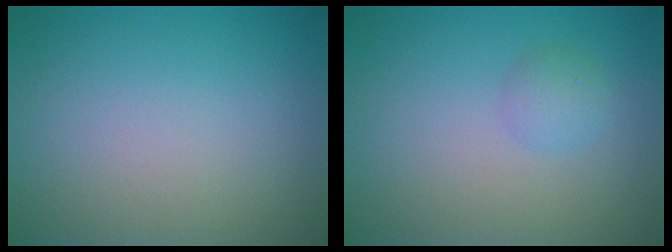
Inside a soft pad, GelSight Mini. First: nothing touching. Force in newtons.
{"total": 1.5, "press": 1.5, "slide": 0.0}